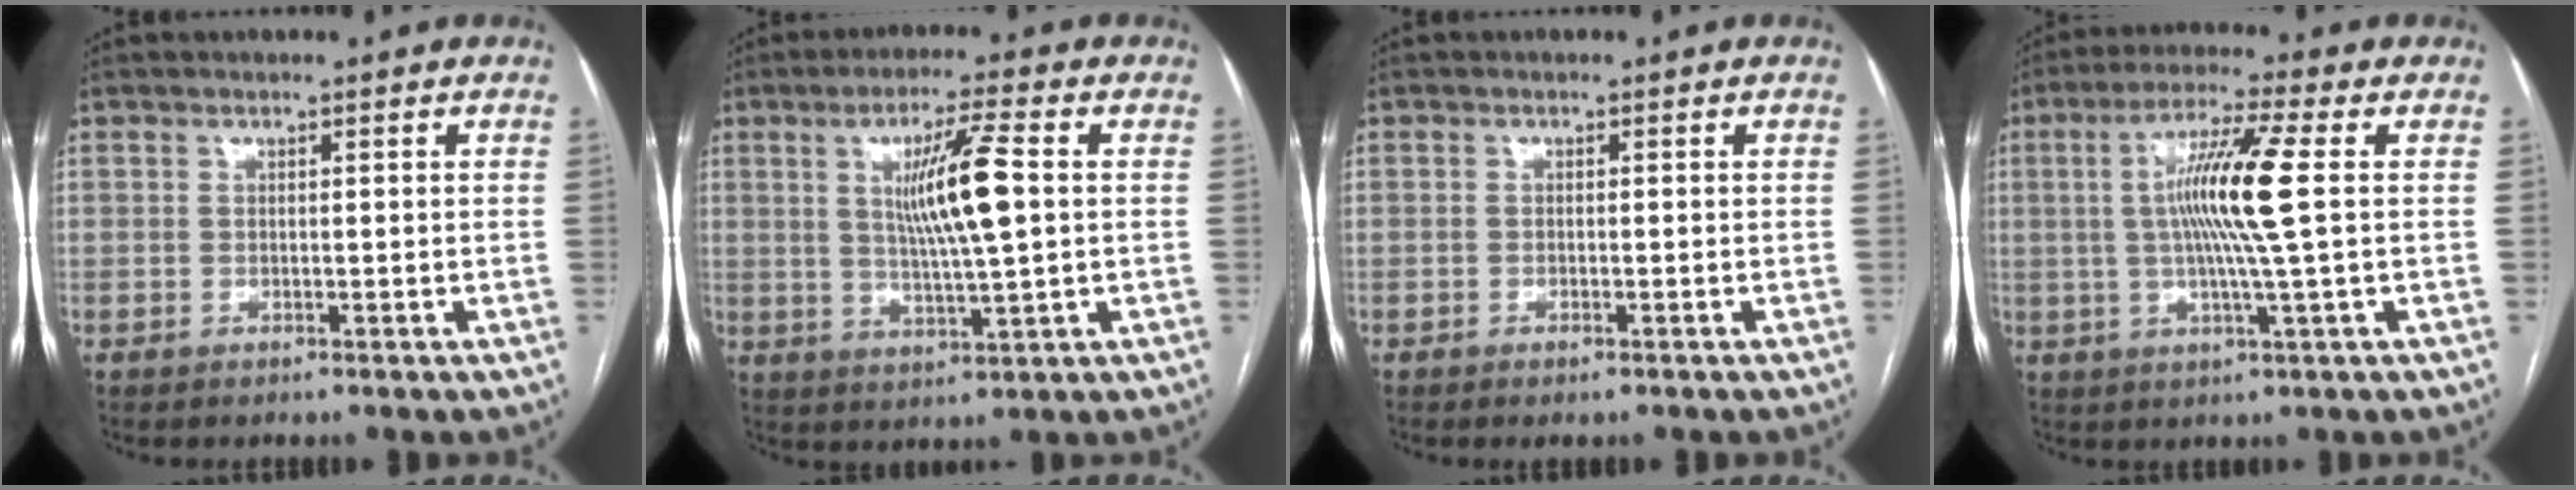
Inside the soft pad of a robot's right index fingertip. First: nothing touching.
{"total": 10.0, "force": [1.8, 0.3, 9.8], "torque": [-0.175, -0.002, 0.033]}
{"total": 0.7, "force": [-0.4, 0.1, 0.6], "torque": [-0.009, -0.002, -0.005]}
{"total": 11.0, "force": [1.1, -0.7, 10.9], "torque": [-0.205, 0.002, 0.017]}